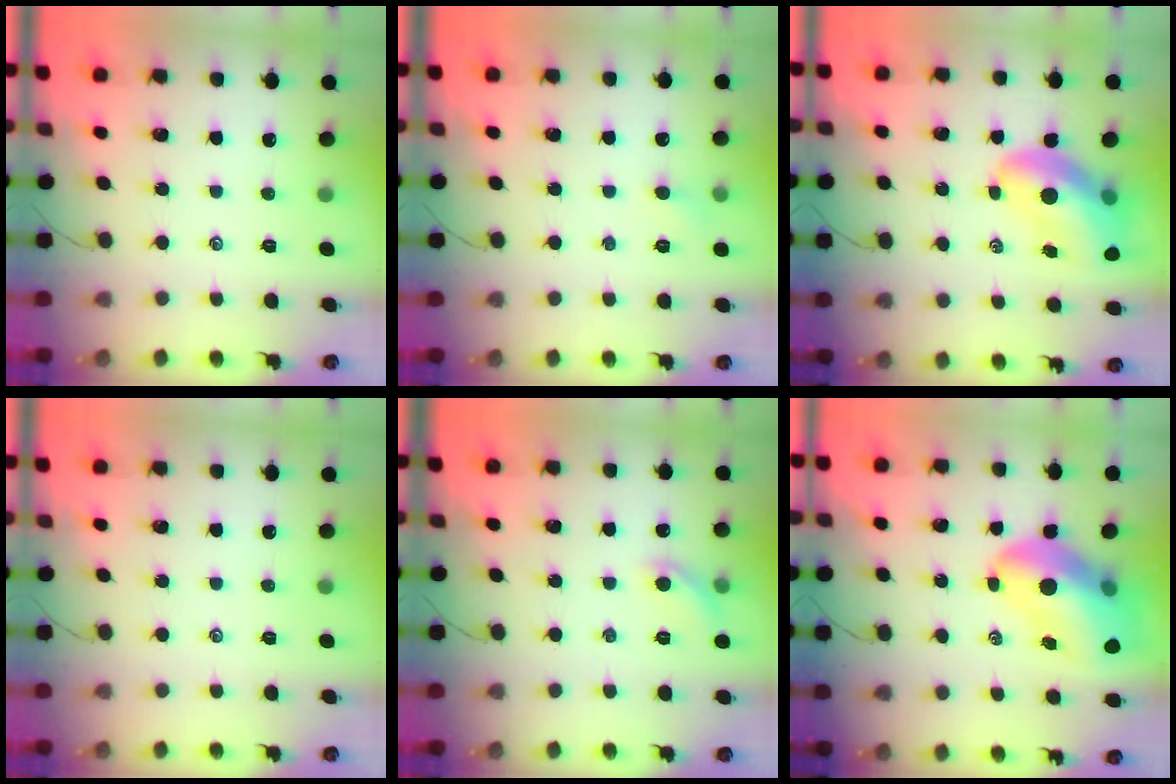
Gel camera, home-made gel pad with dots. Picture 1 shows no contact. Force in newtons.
{"total": 3.0, "press": 2.8, "slide": 1.0}
{"total": 13.5, "press": 13.0, "slide": 3.6}
{"total": 0.0}
{"total": 6.7, "press": 6.7, "slide": 1.0}
{"total": 17.8, "press": 17.2, "slide": 4.6}